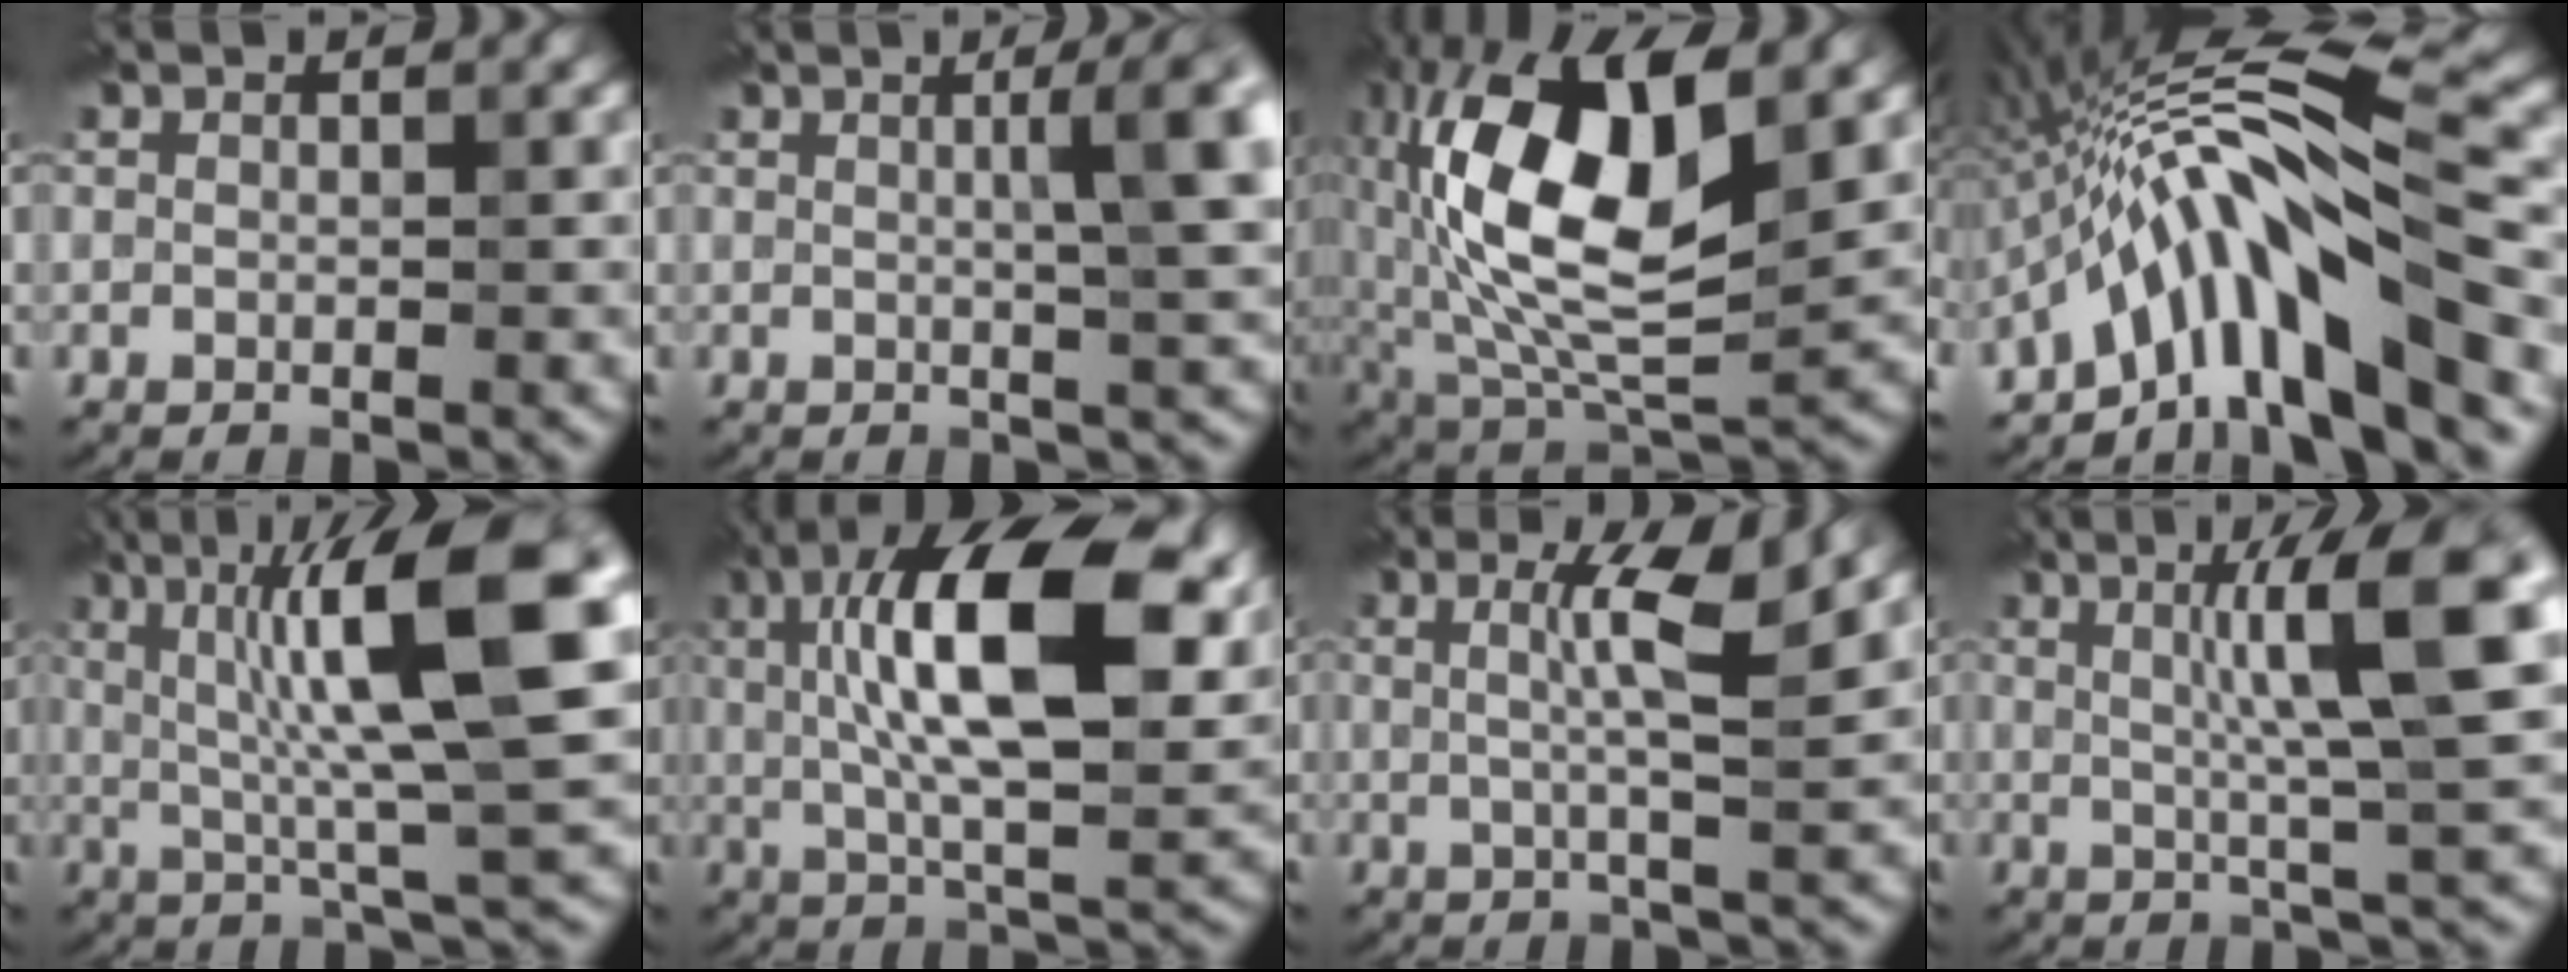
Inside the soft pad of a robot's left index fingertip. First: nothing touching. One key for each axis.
{"total": 5.7, "fx": 1.1, "fy": 1.2, "fz": 5.5, "tx": -0.061, "ty": 0.014, "tz": 0.013}
{"total": 14.8, "fx": 2.3, "fy": 7.4, "fz": 12.6, "tx": -0.249, "ty": 0.004, "tz": 0.041}
{"total": 12.2, "fx": -5.2, "fy": 2.4, "fz": 10.8, "tx": -0.171, "ty": 0.018, "tz": -0.089}
{"total": 12.6, "fx": 2.7, "fy": 2.3, "fz": 12.1, "tx": -0.195, "ty": 0.014, "tz": 0.043}
{"total": 15.0, "fx": 3.5, "fy": 5.6, "fz": 13.4, "tx": -0.225, "ty": 0.015, "tz": 0.048}
{"total": 4.8, "fx": 1.2, "fy": 0.7, "fz": 4.6, "tx": -0.071, "ty": 0.002, "tz": 0.019}
{"total": 9.2, "fx": 1.9, "fy": 1.3, "fz": 8.9, "tx": -0.121, "ty": 0.011, "tz": 0.030}